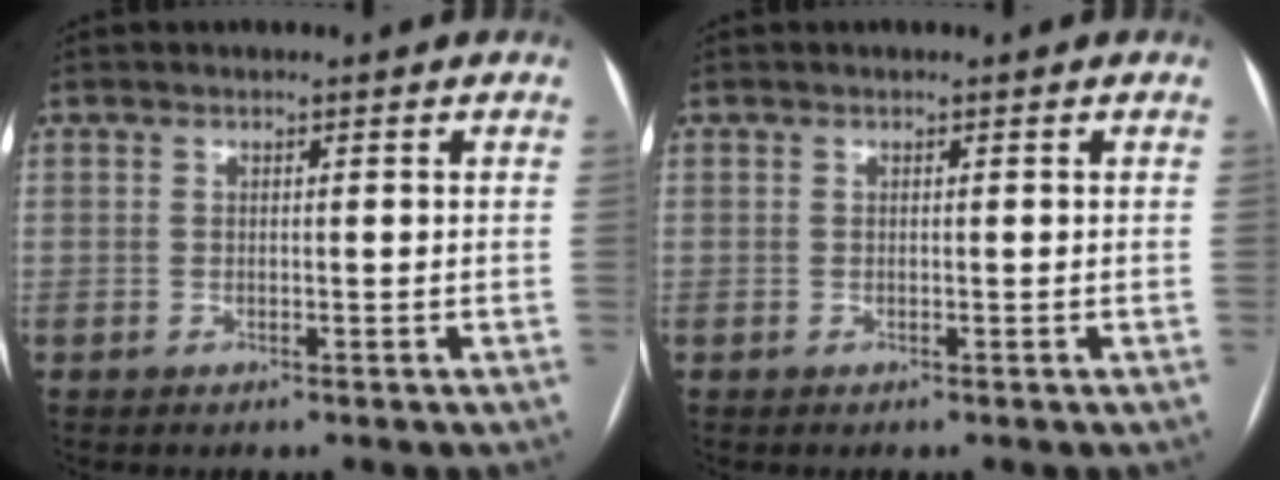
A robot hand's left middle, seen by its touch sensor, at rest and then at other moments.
{"total": 0.0}